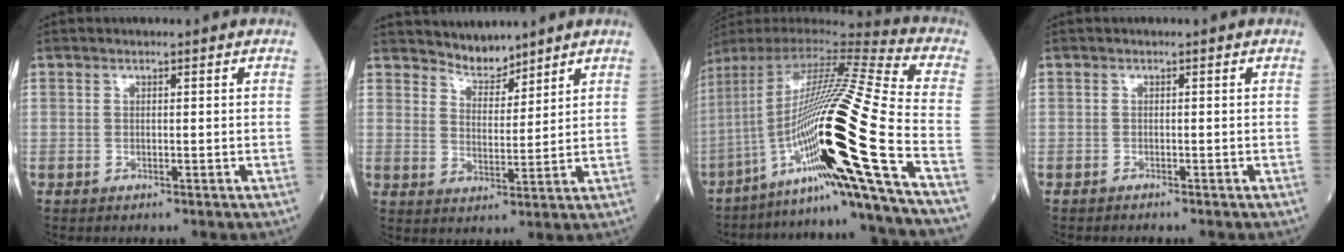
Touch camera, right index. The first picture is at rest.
{"total": 4.3, "force": [4.2, 1.0, 0.2], "torque": [-0.008, 0.006, 0.082]}
{"total": 25.8, "force": [-10.4, -2.3, 23.5], "torque": [-0.402, -0.020, -0.182]}
{"total": 0.6, "force": [-0.6, 0.0, 0.1], "torque": [-0.007, -0.001, -0.009]}